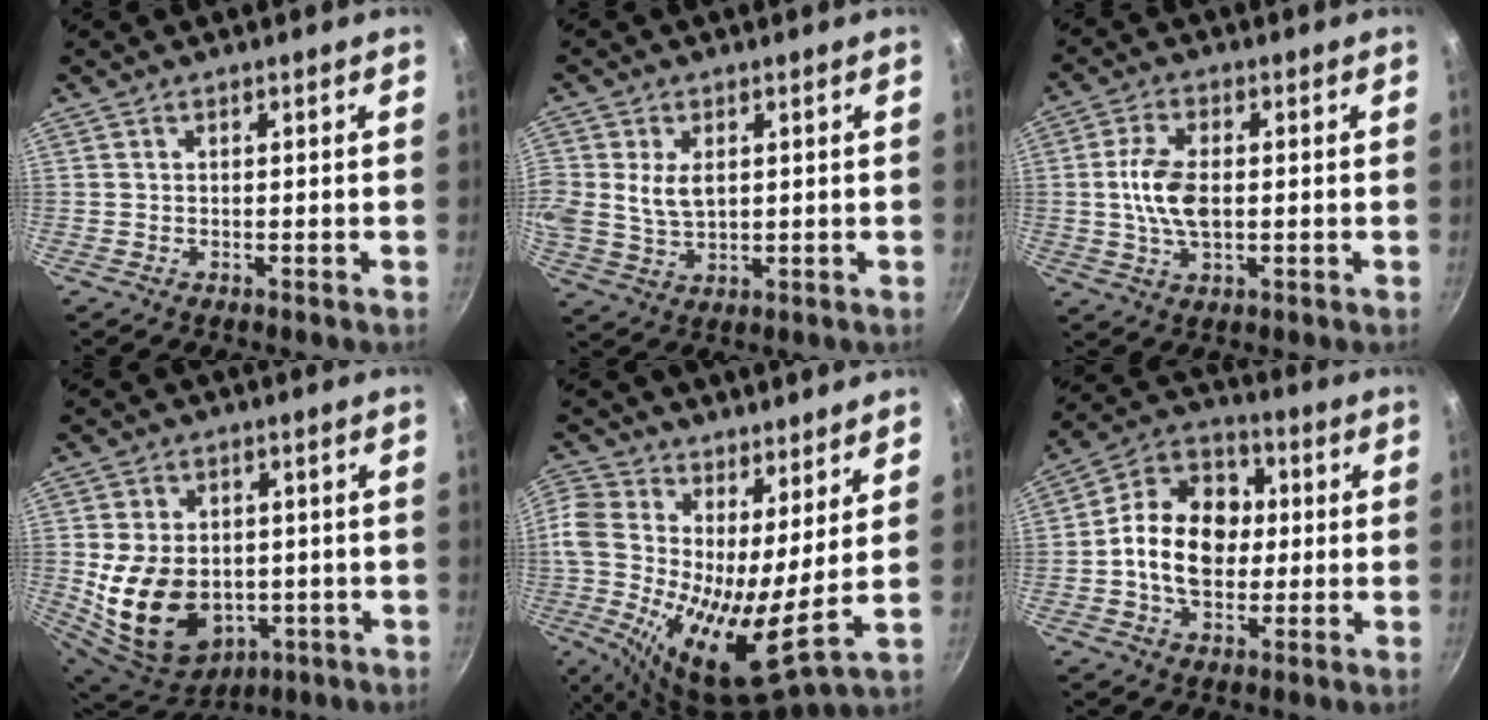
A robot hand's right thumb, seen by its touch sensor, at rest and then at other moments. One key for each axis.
{"total": 7.9, "fx": 1.6, "fy": 5.4, "fz": 5.5, "tx": -0.108, "ty": -0.003, "tz": 0.033}
{"total": 8.4, "fx": 0.1, "fy": 4.5, "fz": 7.1, "tx": -0.138, "ty": 0.007, "tz": -0.003}
{"total": 17.0, "fx": -1.8, "fy": 12.7, "fz": 11.2, "tx": -0.195, "ty": -0.005, "tz": -0.007}
{"total": 15.6, "fx": 3.7, "fy": 6.7, "fz": 13.6, "tx": -0.254, "ty": -0.039, "tz": 0.046}
{"total": 15.1, "fx": -0.2, "fy": 11.4, "fz": 10.0, "tx": -0.134, "ty": 0.028, "tz": -0.022}